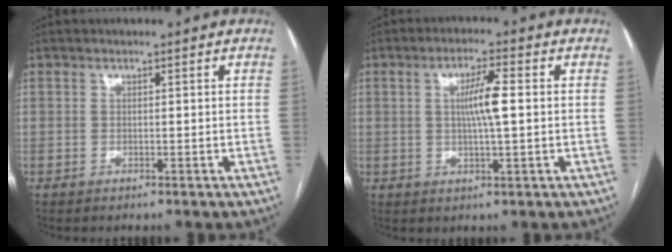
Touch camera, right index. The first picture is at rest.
{"total": 5.6, "force": [0.6, 0.4, 5.6], "torque": [-0.101, 0.003, 0.008]}